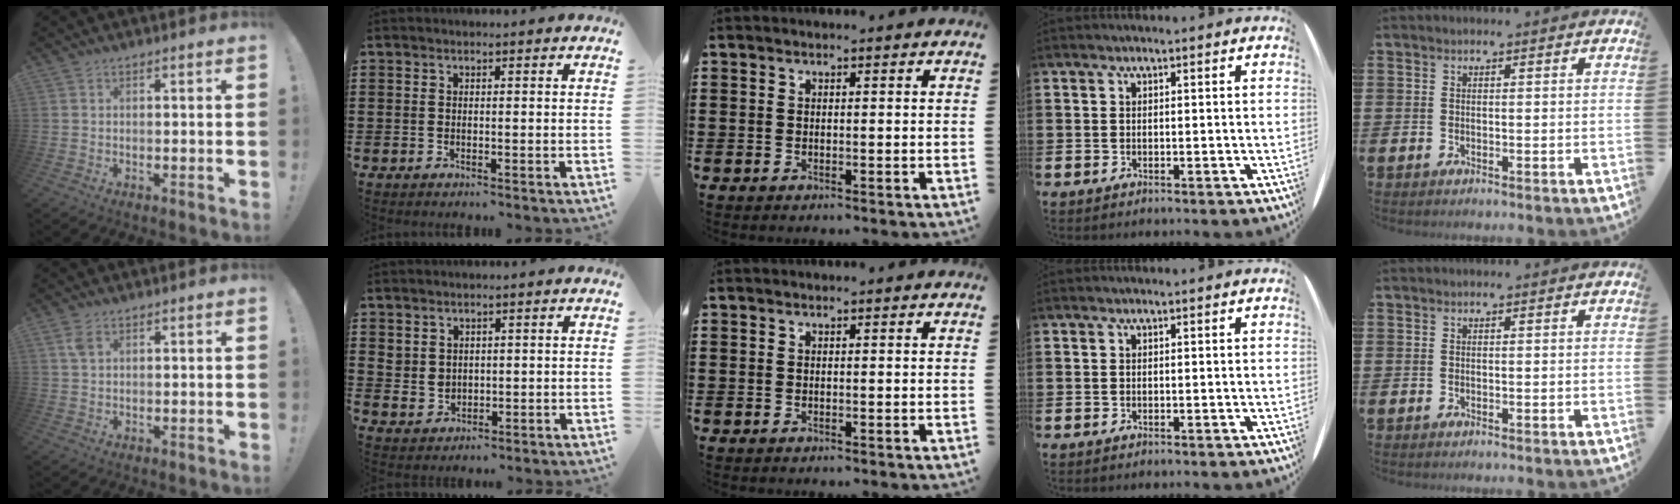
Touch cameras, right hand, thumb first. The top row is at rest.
{"thumb": {"total": 3.3, "force": [1.7, 1.8, 2.2], "torque": [-0.038, -0.003, 0.031]}, "index": {"total": 2.5, "force": [1.6, 1.9, 0.6], "torque": [-0.021, 0.007, 0.032]}}